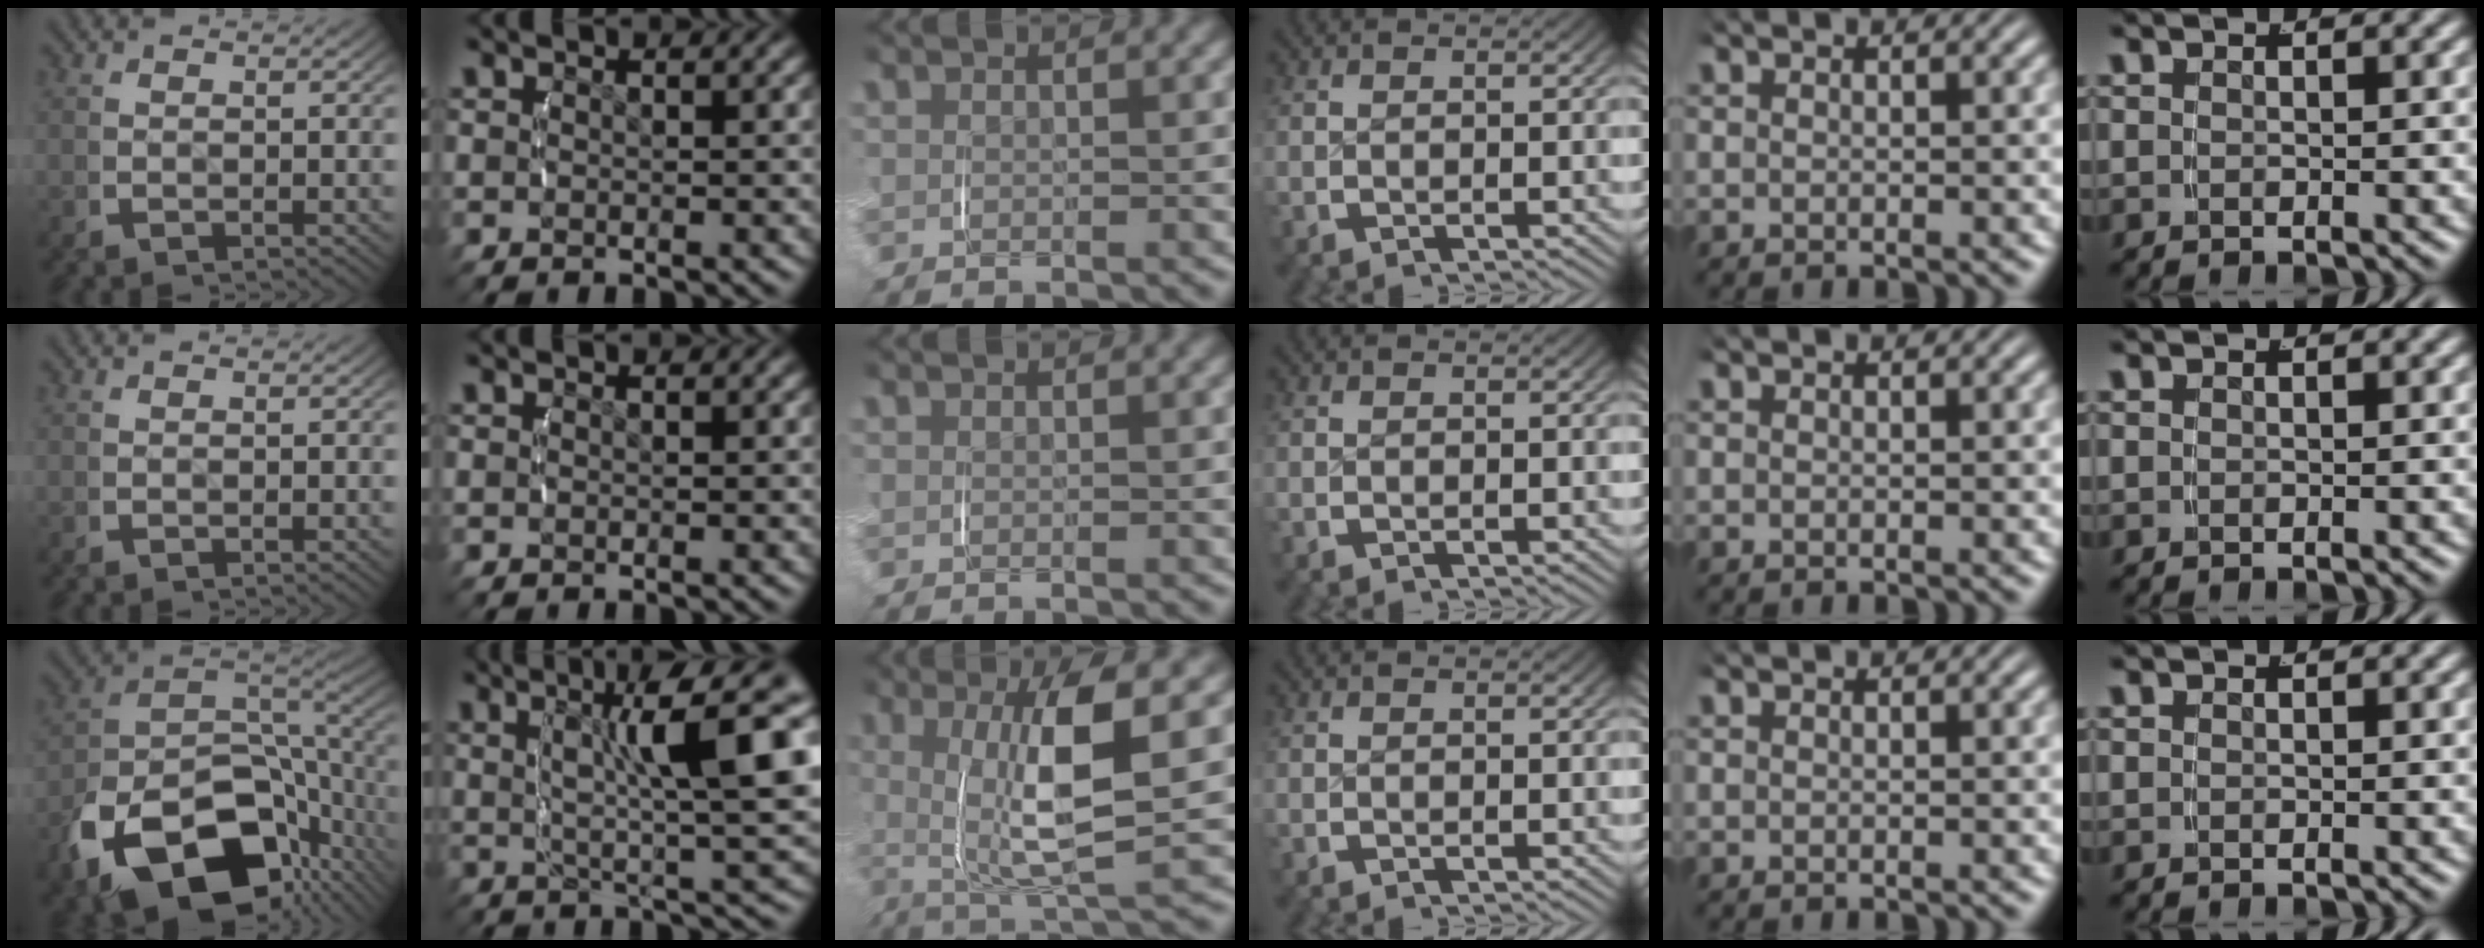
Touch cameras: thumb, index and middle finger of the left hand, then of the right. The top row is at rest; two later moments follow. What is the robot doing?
{"motion": "lift_and_place", "object": "ethernet cable"}